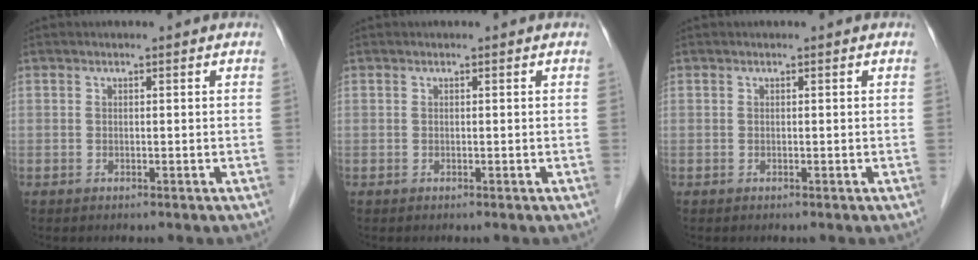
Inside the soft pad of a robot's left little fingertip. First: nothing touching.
{"total": 0.0}
{"total": 0.0}